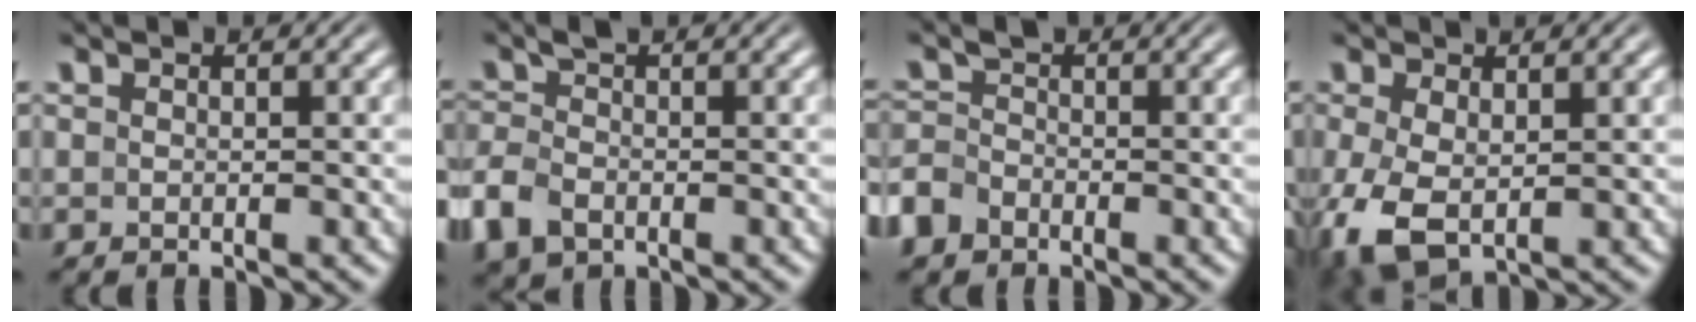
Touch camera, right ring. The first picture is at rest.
{"total": 3.2, "force": [-1.5, 2.2, 1.8], "torque": [-0.057, -0.017, -0.019]}
{"total": 2.9, "force": [-2.0, 2.0, 0.5], "torque": [-0.018, -0.019, -0.033]}
{"total": 7.0, "force": [-3.2, 4.8, 4.0], "torque": [-0.125, -0.051, -0.025]}